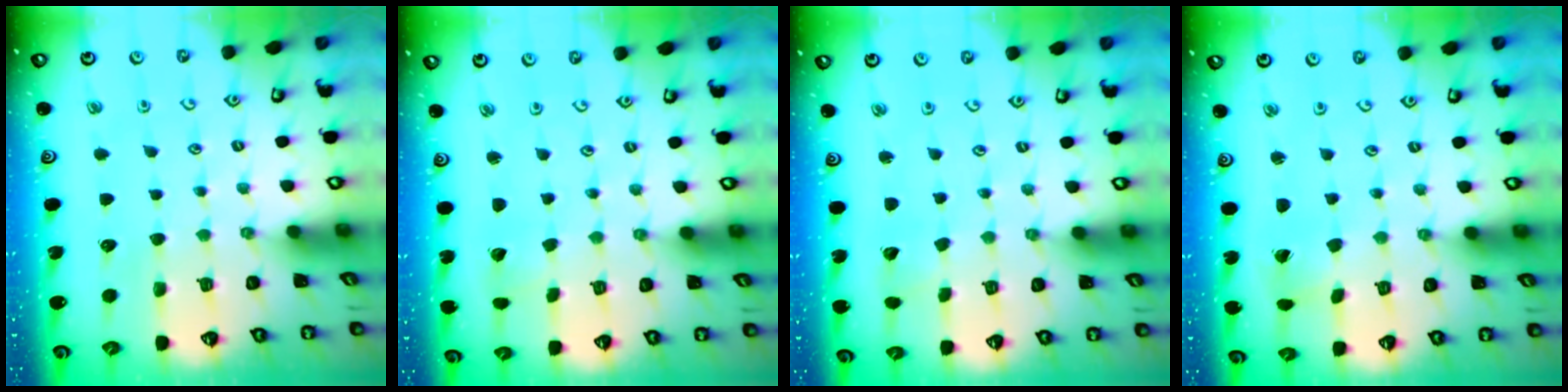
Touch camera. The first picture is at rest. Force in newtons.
{"total": 1.3, "press": 1.3, "slide": 0.0}
{"total": 2.0, "press": 2.0, "slide": 0.2}
{"total": 1.1, "press": 1.0, "slide": 0.4}